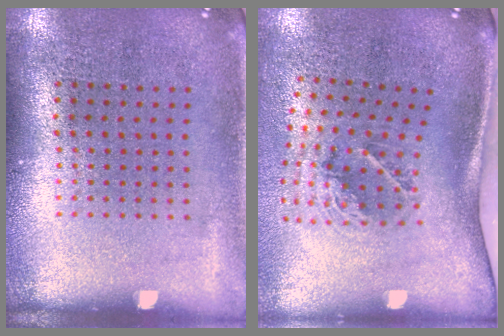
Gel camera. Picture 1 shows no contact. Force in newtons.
{"total": 2.1, "press": 1.3, "slide": 1.7}